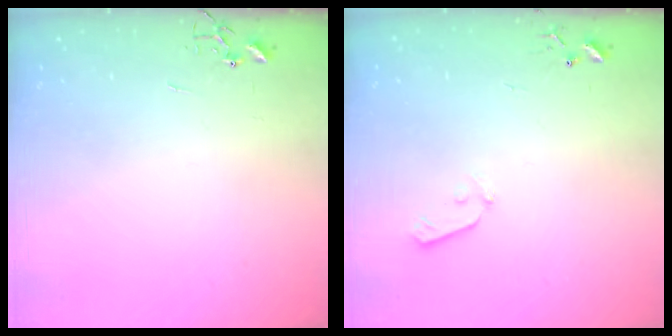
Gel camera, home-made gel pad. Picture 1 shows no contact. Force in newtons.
{"total": 5.8, "press": 5.8, "slide": 0.5}